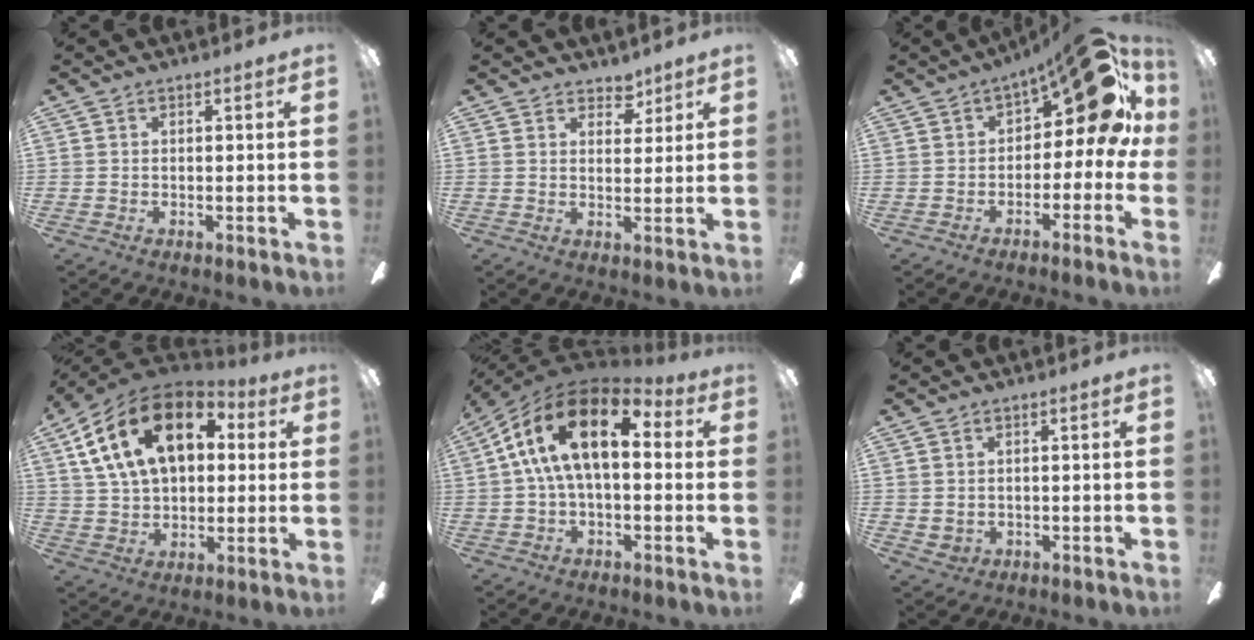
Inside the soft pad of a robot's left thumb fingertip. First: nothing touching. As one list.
[{"total": 4.5, "force": [3.6, 2.5, 1.0], "torque": [0.001, -0.021, 0.061]}, {"total": 16.5, "force": [6.9, 6.4, 13.5], "torque": [-0.189, -0.033, 0.110]}, {"total": 22.2, "force": [8.8, 13.6, 15.1], "torque": [-0.277, -0.017, 0.149]}, {"total": 19.3, "force": [6.4, 9.6, 15.5], "torque": [-0.297, -0.009, 0.105]}, {"total": 1.7, "force": [0.8, 1.4, 0.3], "torque": [-0.008, -0.001, 0.014]}]